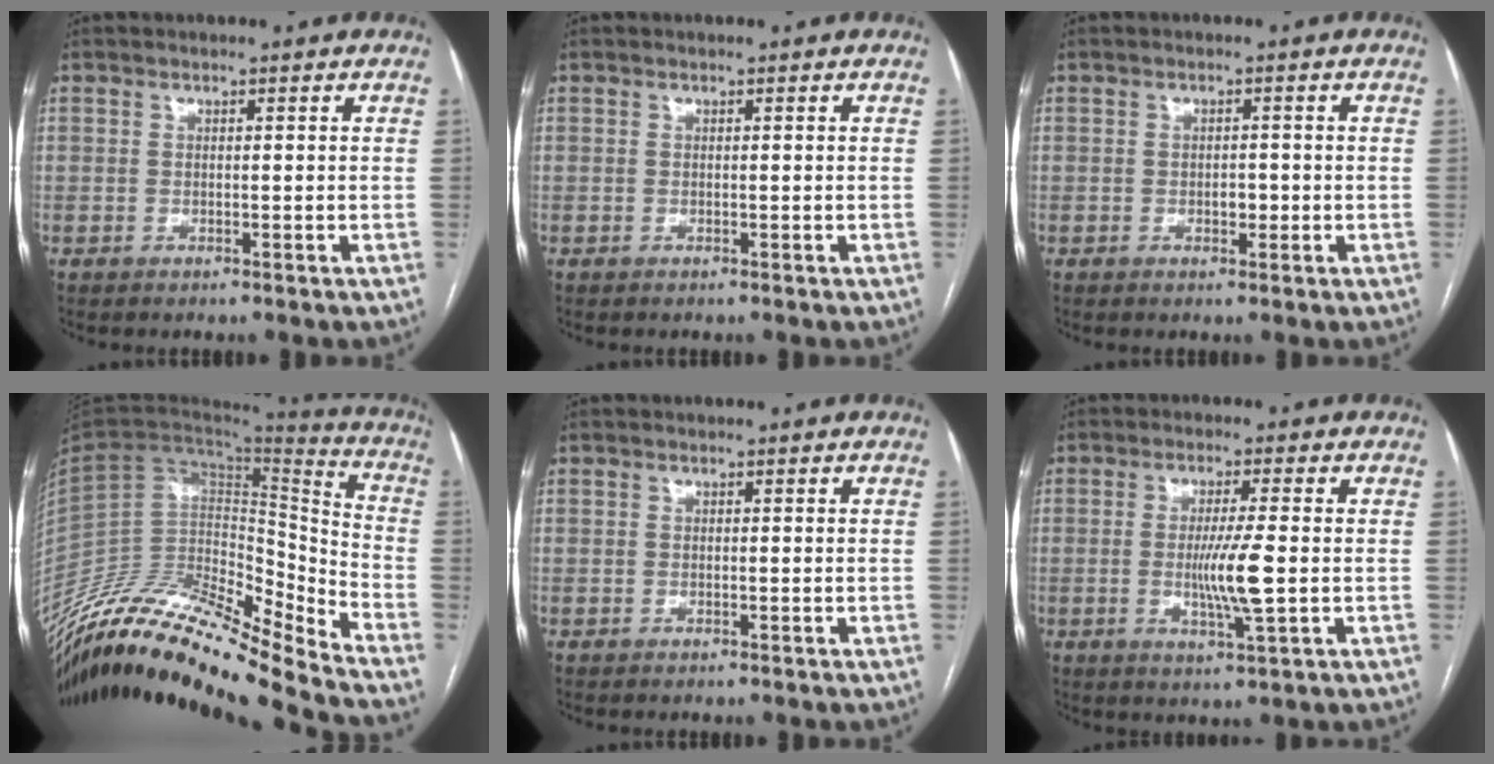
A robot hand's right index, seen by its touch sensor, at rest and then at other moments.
{"total": 0.0}
{"total": 1.6, "force": [-0.4, 1.0, 1.2], "torque": [-0.017, 0.002, -0.005]}
{"total": 24.3, "force": [-21.6, 2.2, 11.0], "torque": [-0.210, 0.004, -0.376]}
{"total": 0.0}
{"total": 6.7, "force": [-0.7, -0.2, 6.6], "torque": [-0.126, -0.014, -0.014]}